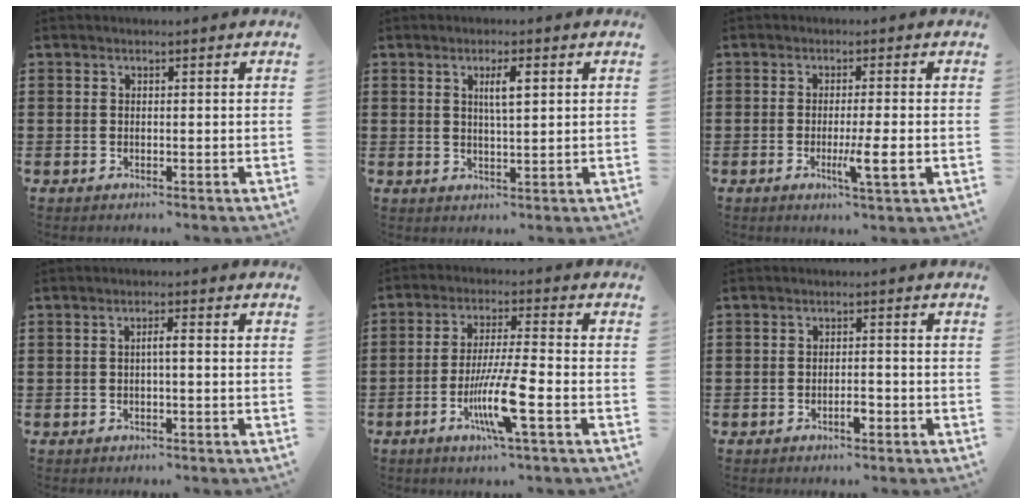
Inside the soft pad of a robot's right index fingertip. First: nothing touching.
{"total": 3.5, "force": [1.2, 0.7, 3.3], "torque": [-0.059, 0.002, 0.016]}
{"total": 4.8, "force": [-1.4, 0.0, 4.6], "torque": [-0.083, -0.017, -0.025]}
{"total": 1.7, "force": [-0.3, 0.1, 1.7], "torque": [-0.031, 0.000, -0.006]}
{"total": 9.7, "force": [-3.8, 0.7, 8.9], "torque": [-0.177, -0.016, -0.073]}
{"total": 2.3, "force": [-1.2, 0.8, 1.8], "torque": [-0.033, 0.002, -0.023]}